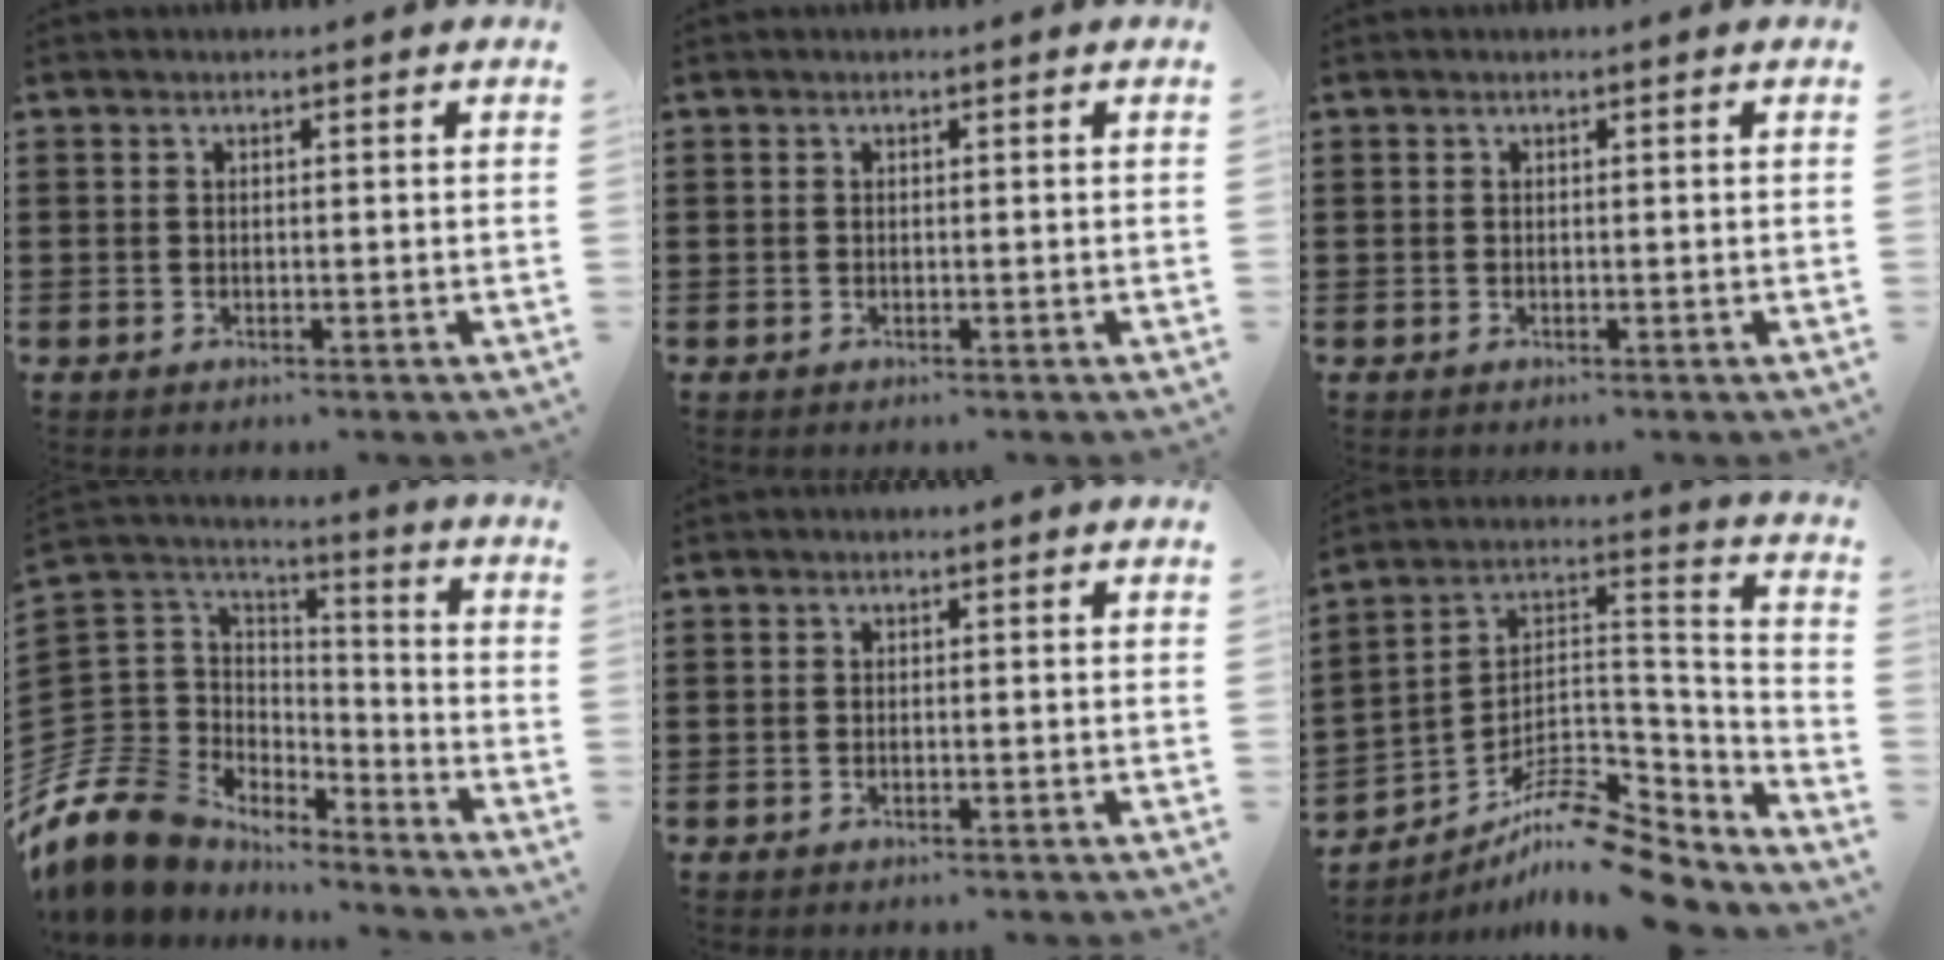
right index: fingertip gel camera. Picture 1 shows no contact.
{"total": 0.0}
{"total": 0.0}
{"total": 11.6, "force": [-7.9, 8.0, 2.8], "torque": [-0.110, 0.006, -0.154]}
{"total": 0.0}
{"total": 10.8, "force": [-8.9, 3.2, 5.2], "torque": [-0.097, 0.015, -0.175]}